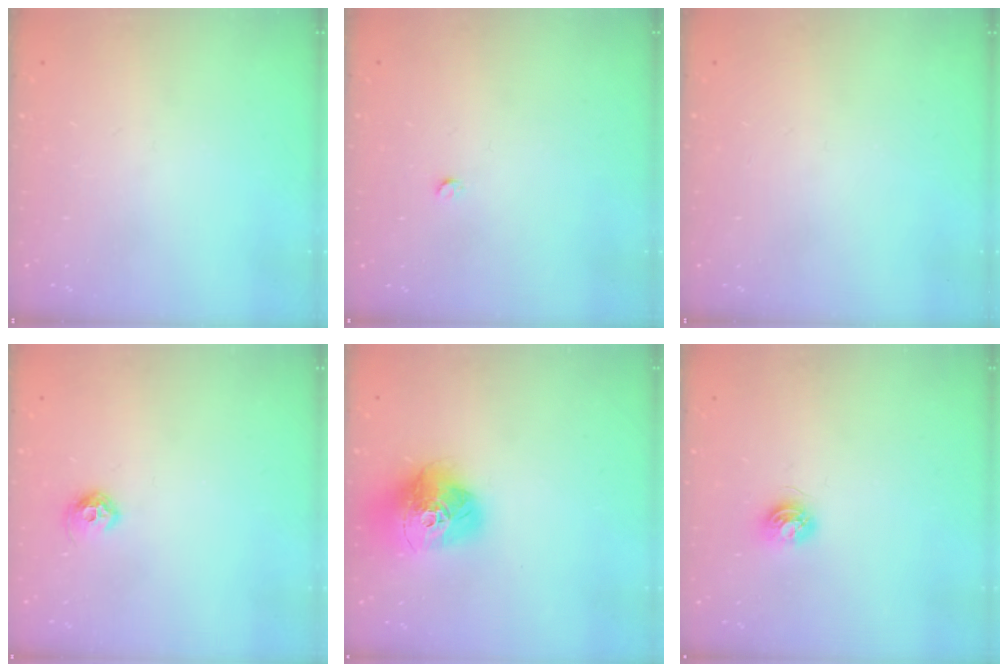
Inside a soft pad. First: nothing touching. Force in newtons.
{"total": 2.4, "press": 2.4, "slide": 0.3}
{"total": 0.0}
{"total": 6.9, "press": 6.8, "slide": 1.0}
{"total": 17.6, "press": 17.6, "slide": 1.6}
{"total": 4.5, "press": 4.5, "slide": 0.6}